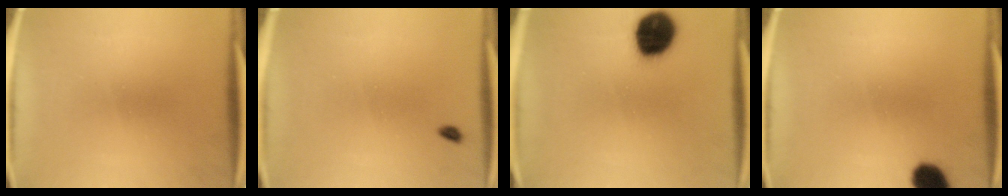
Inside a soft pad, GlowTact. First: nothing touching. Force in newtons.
{"total": 1.1}
{"total": 13.6}
{"total": 6.6}